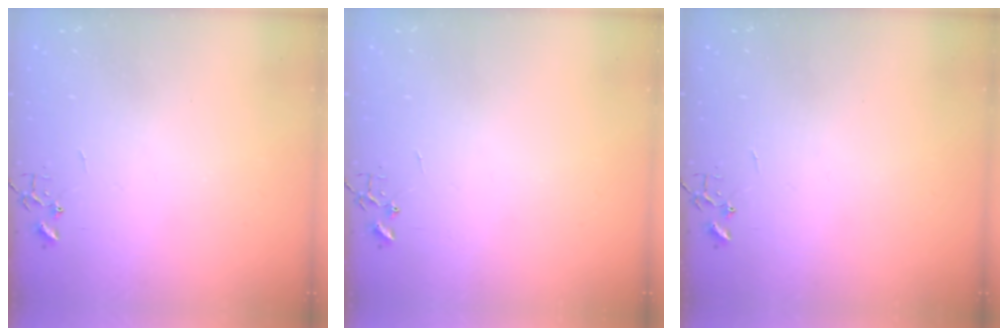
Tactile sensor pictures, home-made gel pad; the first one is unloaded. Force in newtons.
{"total": 0.0}
{"total": 0.0}